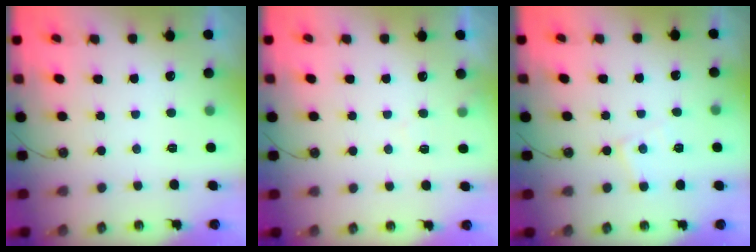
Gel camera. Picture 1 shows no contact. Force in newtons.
{"total": 5.4, "press": 5.3, "slide": 0.6}
{"total": 6.3, "press": 6.3, "slide": 0.3}